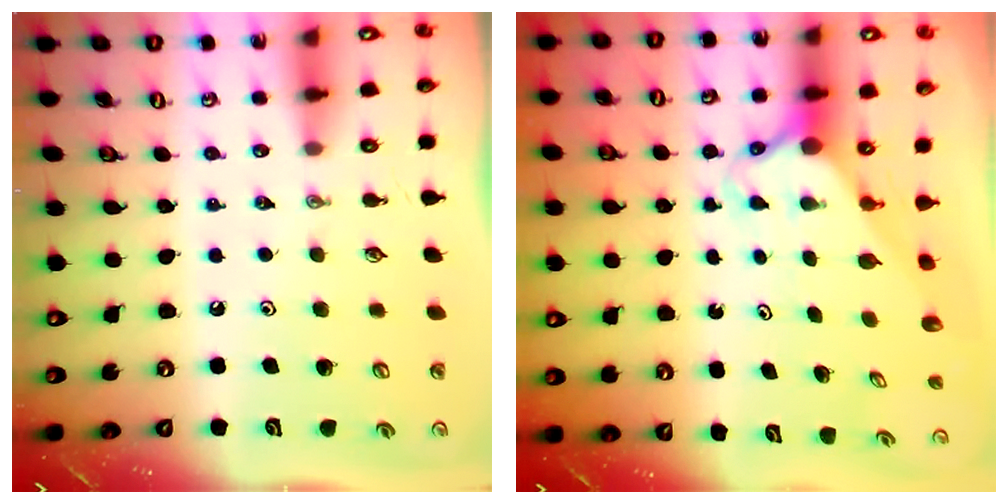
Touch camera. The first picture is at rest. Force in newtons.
{"total": 2.8, "press": 2.8, "slide": 0.2}